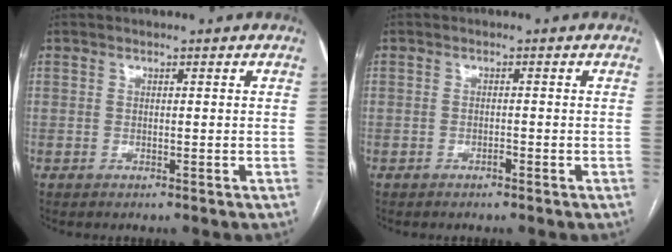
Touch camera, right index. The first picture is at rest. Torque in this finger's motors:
{"motor_torque": [0.06, 0.03, -0.01, 0.00]}